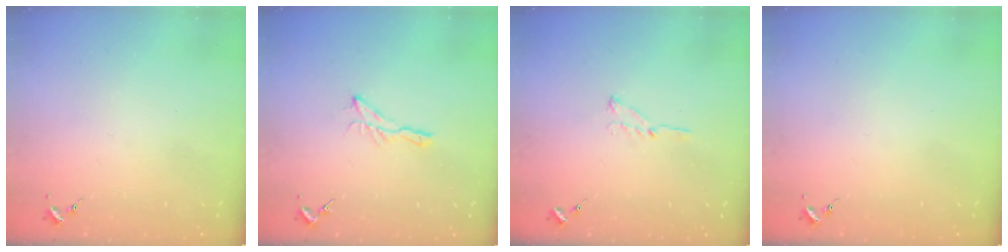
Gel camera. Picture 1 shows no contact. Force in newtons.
{"total": 6.0, "press": 6.0, "slide": 0.2}
{"total": 4.8, "press": 4.8, "slide": 0.4}
{"total": 0.0}